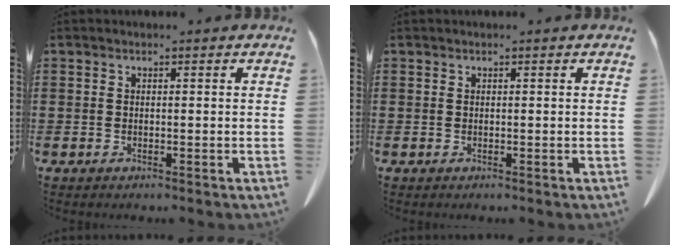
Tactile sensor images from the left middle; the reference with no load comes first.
{"total": 0.0}